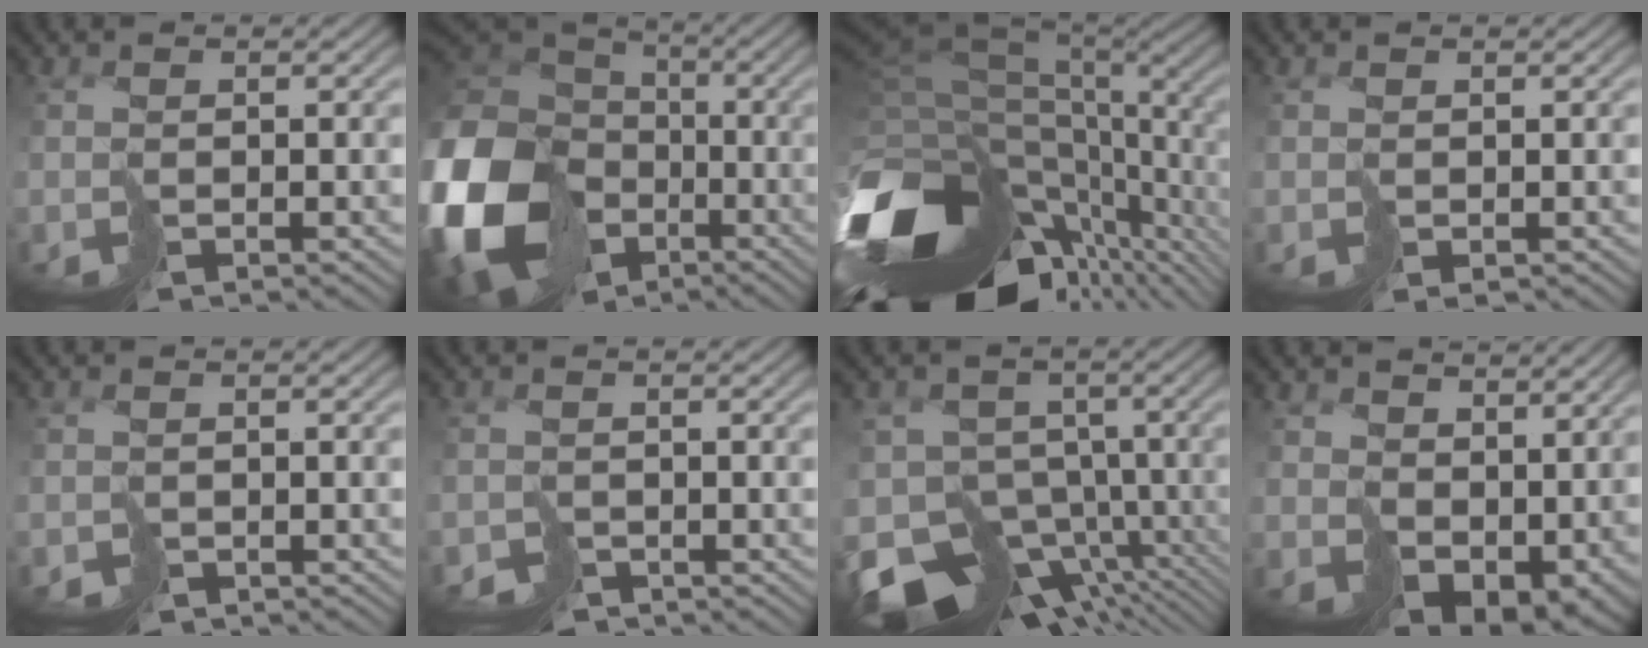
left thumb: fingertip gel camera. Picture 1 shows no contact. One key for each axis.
{"total": 20.0, "fx": -6.7, "fy": 15.9, "fz": 10.1, "tx": -0.313, "ty": -0.046, "tz": -0.110}
{"total": 14.9, "fx": -5.3, "fy": 7.2, "fz": 11.9, "tx": -0.272, "ty": -0.022, "tz": -0.062}
{"total": 1.0, "fx": 0.3, "fy": 0.7, "fz": 0.6, "tx": -0.013, "ty": -0.004, "tz": 0.010}
{"total": 1.9, "fx": -1.8, "fy": 0.2, "fz": -0.3, "tx": 0.015, "ty": -0.007, "tz": -0.036}
{"total": 2.7, "fx": -2.7, "fy": 0.3, "fz": -0.5, "tx": 0.021, "ty": -0.005, "tz": -0.048}
{"total": 12.8, "fx": -7.3, "fy": 7.6, "fz": 7.1, "tx": -0.150, "ty": -0.019, "tz": -0.102}
{"total": 9.8, "fx": 3.8, "fy": 6.6, "fz": 6.3, "tx": -0.150, "ty": -0.042, "tz": 0.108}